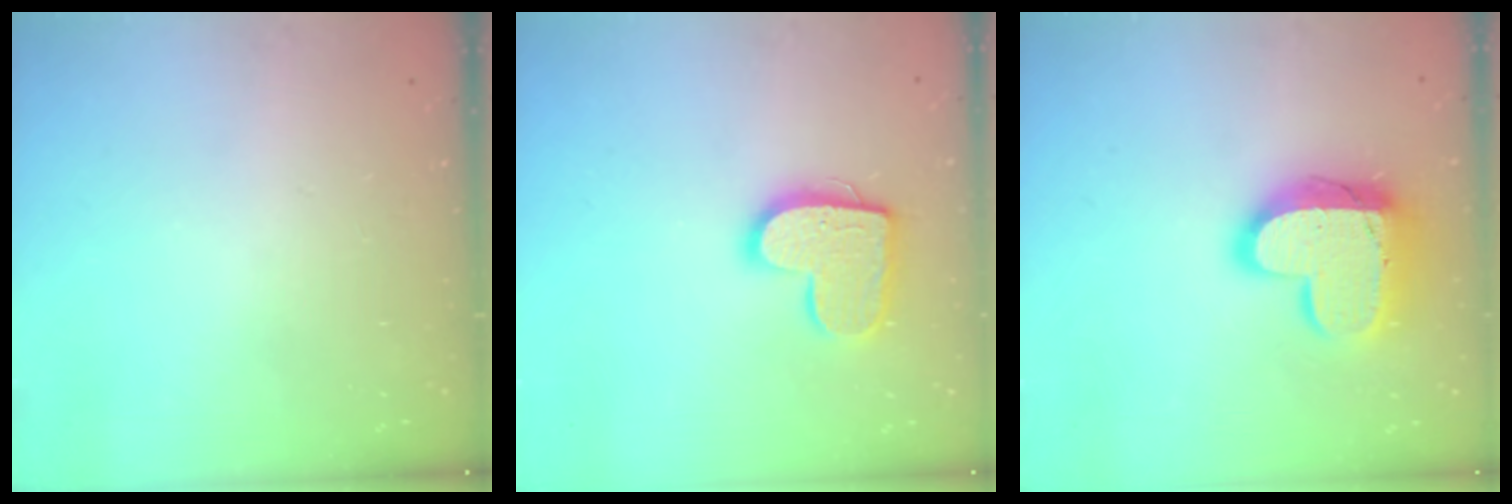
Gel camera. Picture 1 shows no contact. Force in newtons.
{"total": 14.5, "press": 14.5, "slide": 0.8}
{"total": 16.3, "press": 16.2, "slide": 1.4}